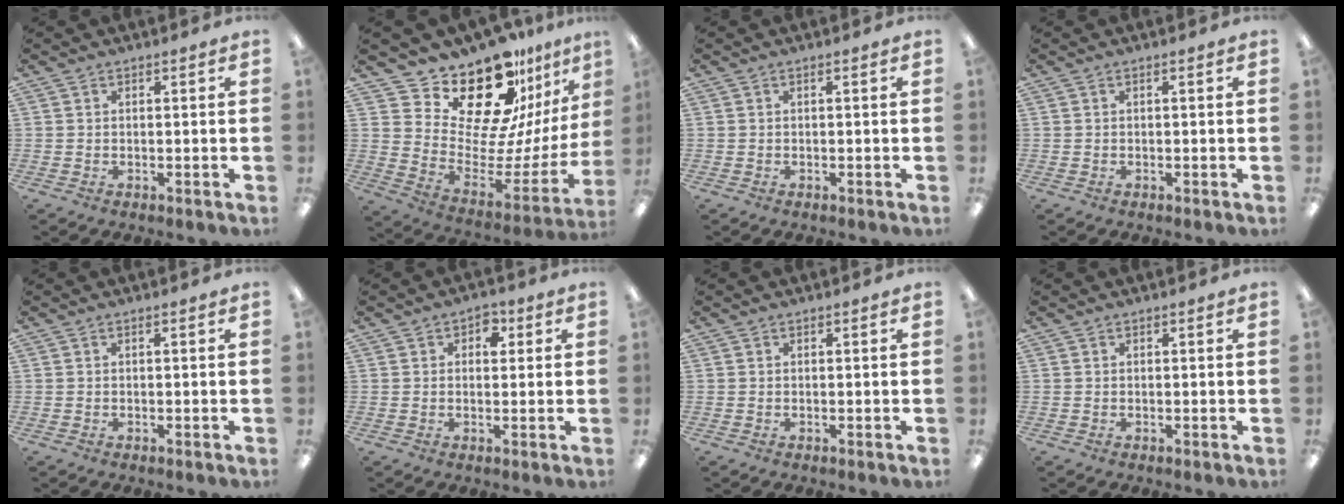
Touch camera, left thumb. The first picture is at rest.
{"total": 23.3, "force": [19.0, 8.7, 10.4], "torque": [-0.162, -0.153, 0.334]}
{"total": 0.0}
{"total": 0.0}
{"total": 0.0}
{"total": 3.5, "force": [1.5, 2.5, 2.0], "torque": [-0.011, -0.004, 0.018]}
{"total": 0.0}
{"total": 0.0}